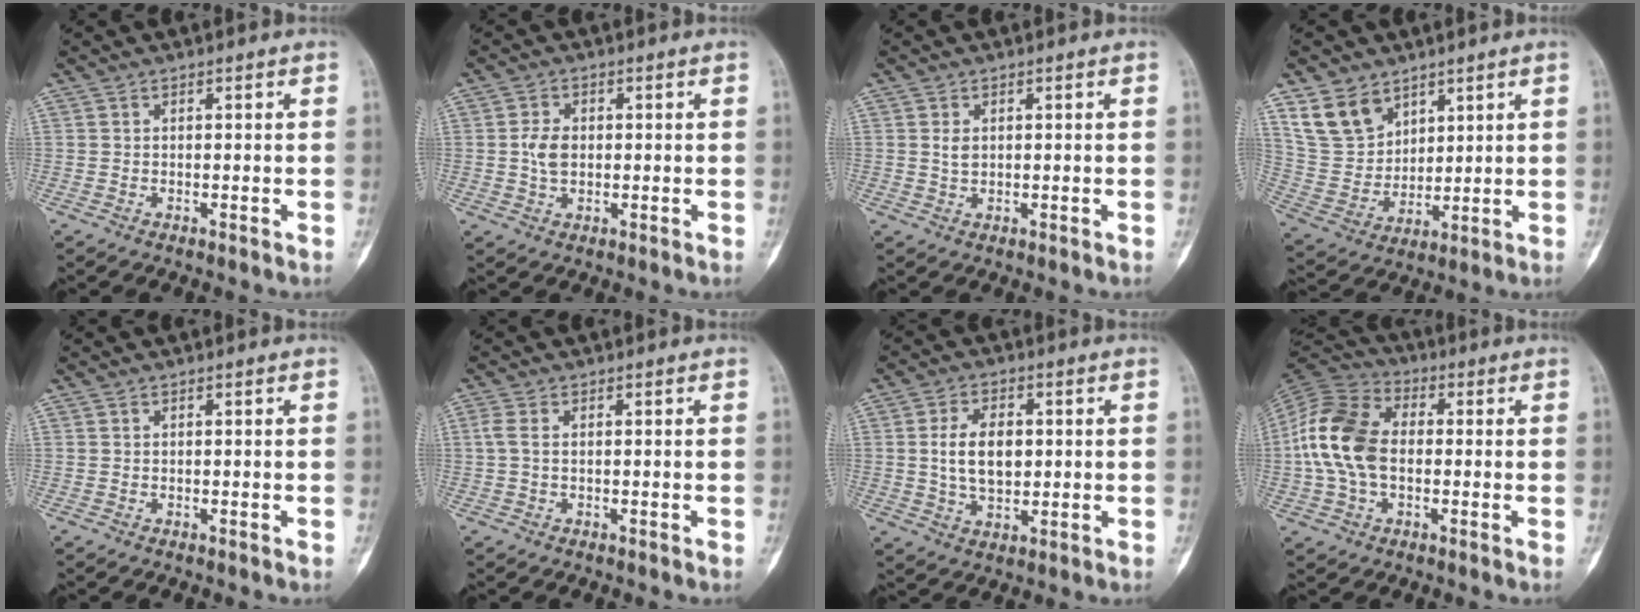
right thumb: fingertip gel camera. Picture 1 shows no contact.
{"total": 4.3, "force": [0.2, 3.0, 3.1], "torque": [-0.058, 0.002, 0.003]}
{"total": 1.8, "force": [0.4, 1.3, 1.2], "torque": [-0.019, -0.003, 0.012]}
{"total": 11.0, "force": [6.9, 7.5, 4.1], "torque": [-0.060, -0.033, 0.149]}
{"total": 0.0}
{"total": 2.0, "force": [0.2, 1.0, 1.7], "torque": [-0.051, 0.003, 0.006]}
{"total": 9.6, "force": [0.9, 5.9, 7.5], "torque": [-0.120, -0.001, 0.021]}
{"total": 14.3, "force": [-0.4, 9.5, 10.8], "torque": [-0.219, 0.031, -0.015]}